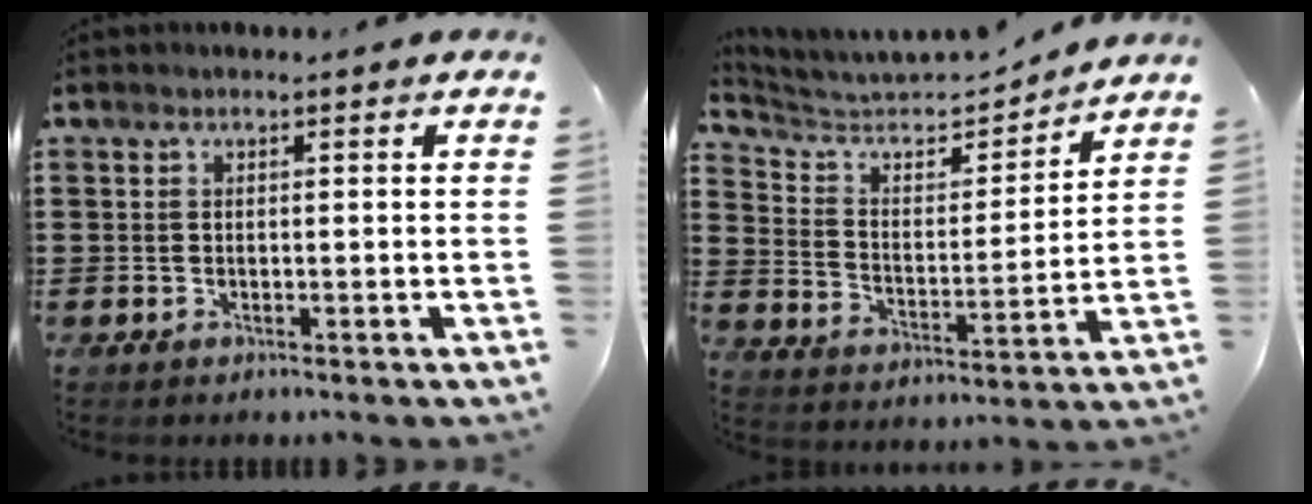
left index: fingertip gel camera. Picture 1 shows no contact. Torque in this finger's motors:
{"motor_torque": [-0.42, 0.18, -0.67, 0.08]}